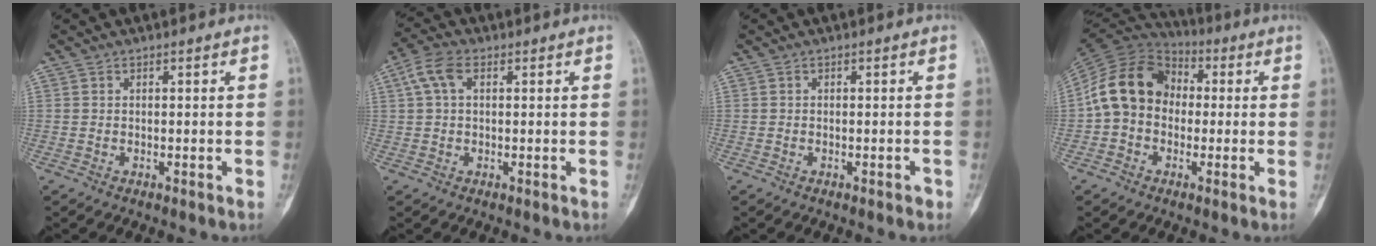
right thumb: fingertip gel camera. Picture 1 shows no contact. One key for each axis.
{"total": 5.1, "fx": 1.7, "fy": 2.8, "fz": 3.9, "tx": -0.090, "ty": 0.018, "tz": 0.031}
{"total": 0.7, "fx": -0.5, "fy": 0.3, "fz": 0.4, "tx": -0.004, "ty": 0.000, "tz": -0.008}
{"total": 13.1, "fx": 0.0, "fy": 10.6, "fz": 7.7, "tx": -0.126, "ty": 0.034, "tz": -0.015}